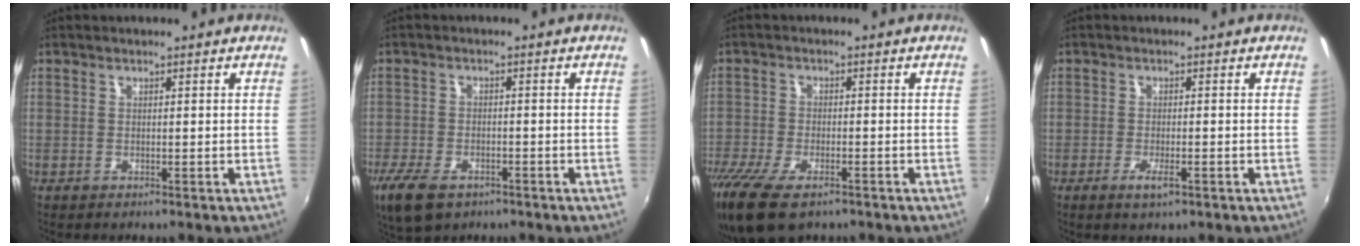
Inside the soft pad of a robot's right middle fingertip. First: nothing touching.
{"total": 9.3, "force": [-5.9, 4.9, 5.3], "torque": [-0.133, -0.026, -0.106]}
{"total": 10.8, "force": [-7.6, 4.2, 6.4], "torque": [-0.159, -0.040, -0.141]}
{"total": 3.0, "force": [-1.6, 0.7, 2.4], "torque": [-0.050, -0.007, -0.029]}